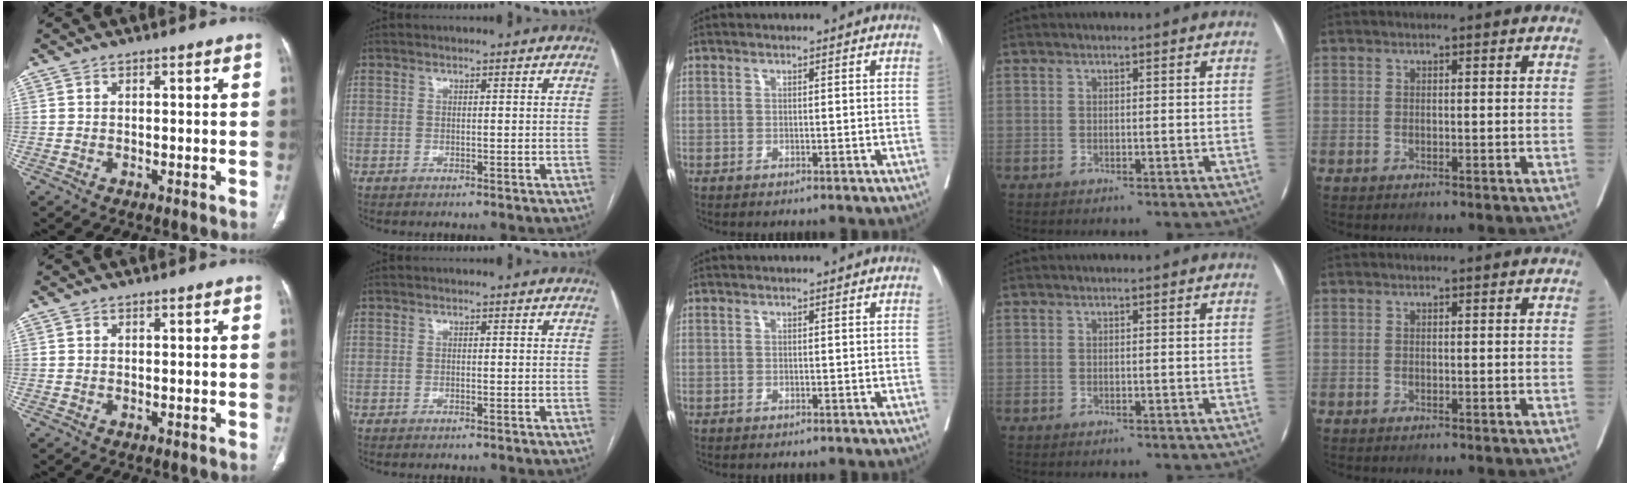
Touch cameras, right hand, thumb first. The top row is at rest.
{}